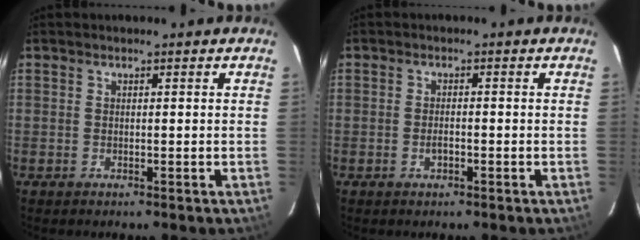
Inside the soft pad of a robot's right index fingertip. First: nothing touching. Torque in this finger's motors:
{"motor_torque": [0.00, -0.04, 0.10, 0.02]}